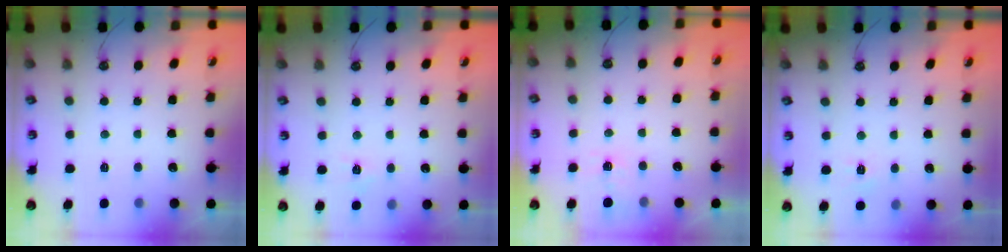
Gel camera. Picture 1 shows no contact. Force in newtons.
{"total": 7.0, "press": 7.0, "slide": 0.7}
{"total": 4.0, "press": 4.0, "slide": 0.5}
{"total": 5.0, "press": 5.0, "slide": 0.6}